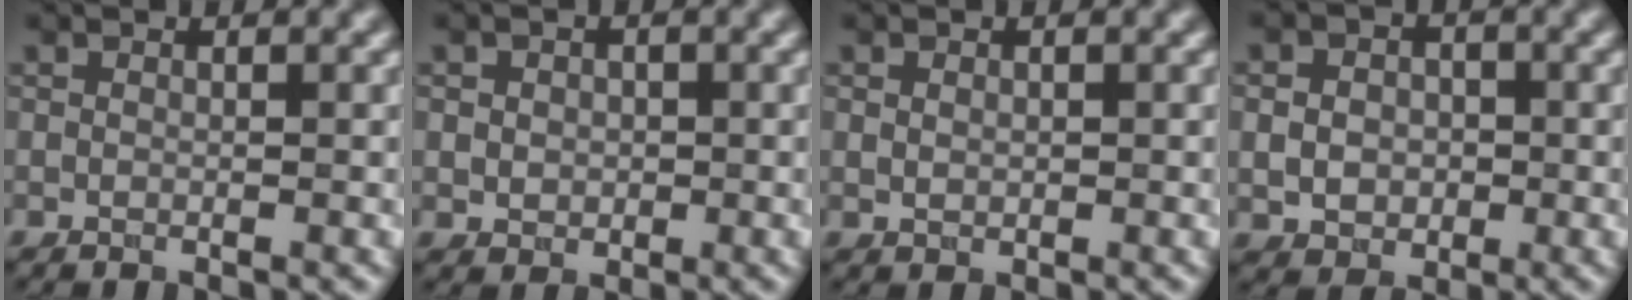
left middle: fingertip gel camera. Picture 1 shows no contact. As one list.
[{"total": 2.0, "force": [0.3, 1.8, 0.9], "torque": [-0.012, 0.005, 0.001]}, {"total": 0.8, "force": [0.2, 0.6, 0.5], "torque": [-0.008, -0.002, 0.005]}, {"total": 4.1, "force": [-0.1, 3.4, 2.3], "torque": [-0.036, -0.002, -0.013]}]